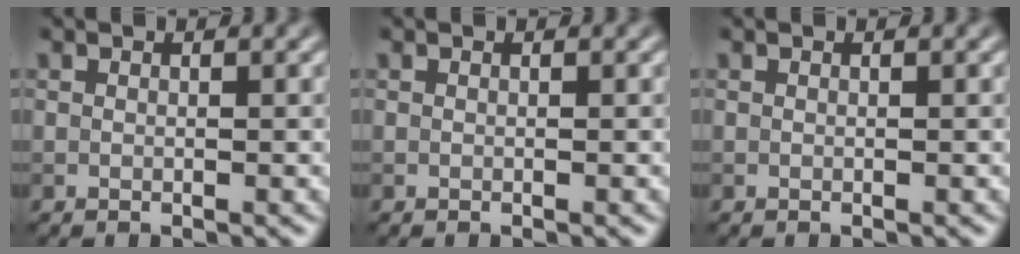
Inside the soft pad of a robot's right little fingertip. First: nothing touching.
{"total": 0.0}
{"total": 0.0}